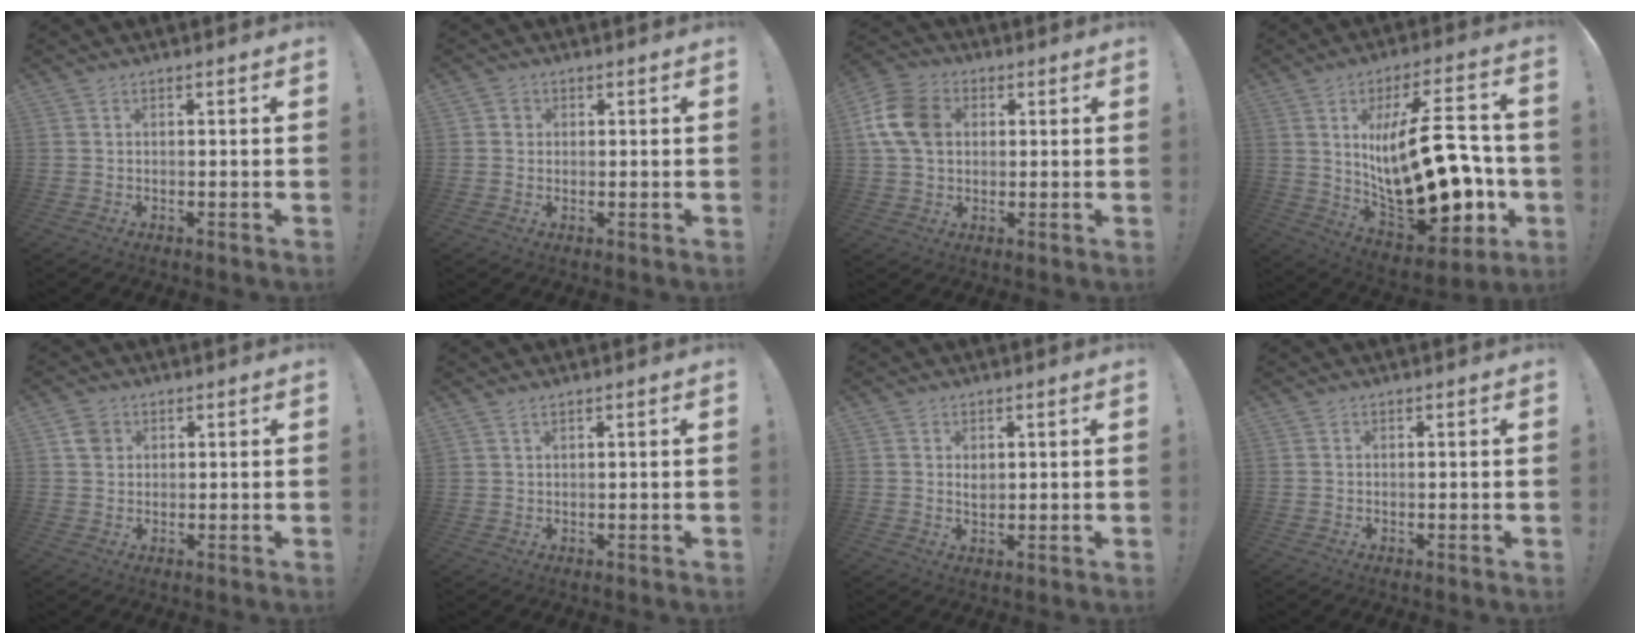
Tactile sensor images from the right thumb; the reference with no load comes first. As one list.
[{"total": 2.1, "force": [0.3, 2.1, 0.4], "torque": [-0.008, 0.007, 0.006]}, {"total": 12.4, "force": [2.5, 9.3, 7.8], "torque": [-0.144, 0.007, 0.052]}, {"total": 26.9, "force": [0.2, 11.4, 24.4], "torque": [-0.405, -0.007, 0.012]}, {"total": 4.1, "force": [1.6, 3.4, 1.5], "torque": [-0.010, 0.000, 0.028]}, {"total": 1.2, "force": [1.0, 0.3, 0.6], "torque": [-0.017, 0.000, 0.020]}, {"total": 2.3, "force": [1.0, 1.9, 0.9], "torque": [-0.005, -0.004, 0.015]}, {"total": 0.0}]